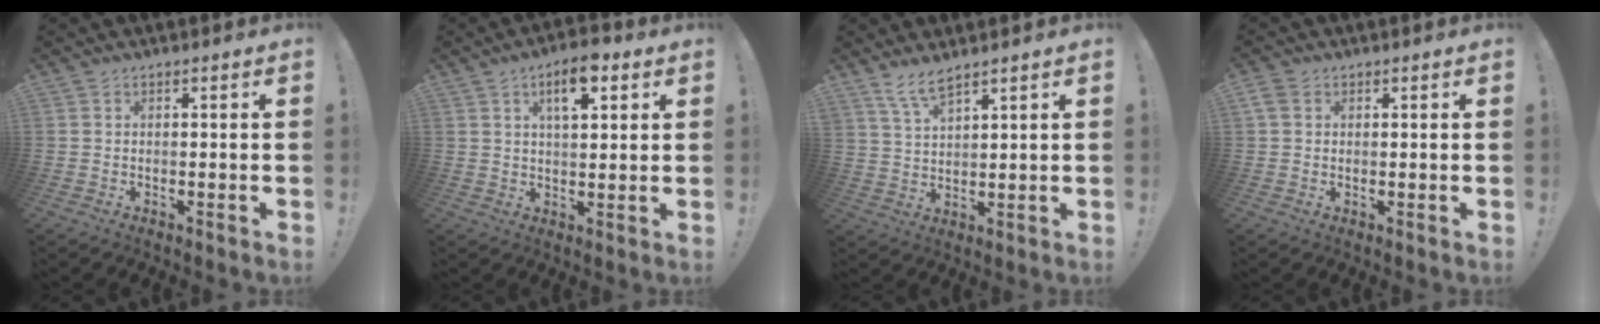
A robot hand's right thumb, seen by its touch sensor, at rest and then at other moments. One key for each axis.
{"total": 8.1, "fx": 3.8, "fy": 3.4, "fz": 6.2, "tx": -0.080, "ty": -0.013, "tz": 0.060}
{"total": 6.0, "fx": 4.9, "fy": 1.2, "fz": 3.3, "tx": -0.071, "ty": -0.022, "tz": 0.091}
{"total": 3.2, "fx": 1.4, "fy": 2.6, "fz": 1.3, "tx": -0.027, "ty": 0.004, "tz": 0.028}